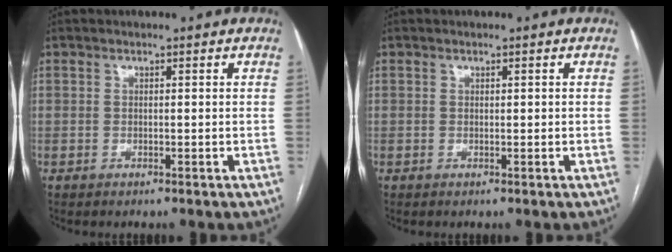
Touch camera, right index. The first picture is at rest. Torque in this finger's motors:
{"motor_torque": [-0.09, -0.01, -0.02, 0.00]}